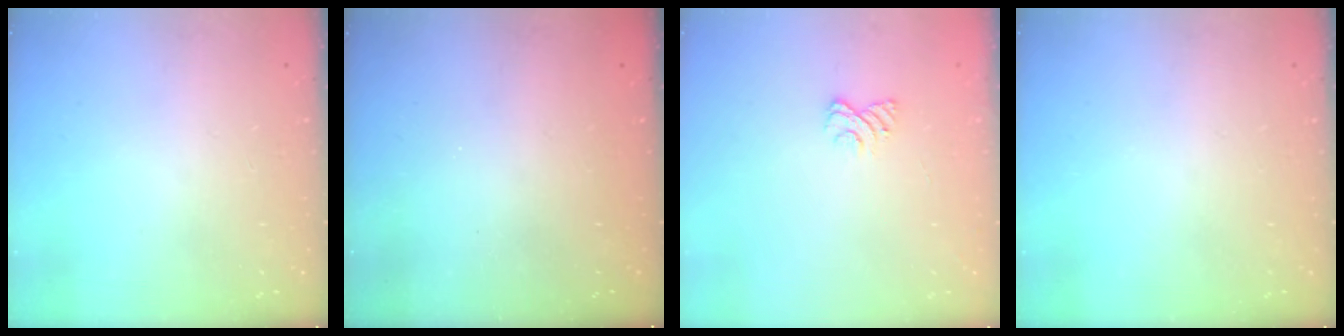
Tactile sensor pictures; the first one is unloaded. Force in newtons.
{"total": 2.4, "press": 2.3, "slide": 0.7}
{"total": 3.5, "press": 3.2, "slide": 1.2}
{"total": 0.0}